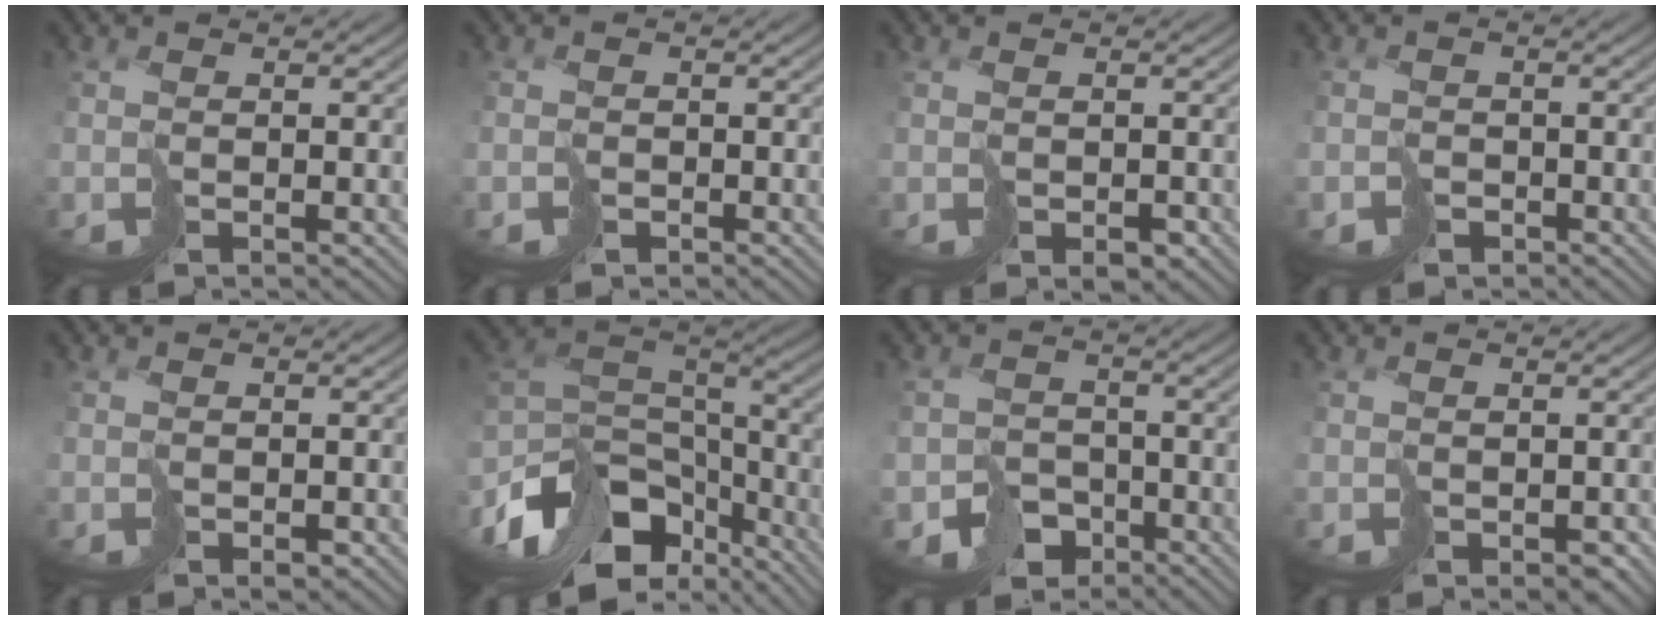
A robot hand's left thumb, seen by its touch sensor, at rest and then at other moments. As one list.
[{"total": 1.2, "force": [-0.7, 0.9, -0.3], "torque": [0.018, 0.001, -0.014]}, {"total": 2.0, "force": [-0.7, 1.5, 1.1], "torque": [-0.011, -0.004, -0.005]}, {"total": 2.1, "force": [-1.4, 1.6, -0.2], "torque": [0.021, -0.003, -0.028]}, {"total": 1.3, "force": [-0.3, 0.9, 0.8], "torque": [-0.011, -0.002, -0.002]}, {"total": 14.1, "force": [-7.8, 8.2, 8.4], "torque": [-0.193, -0.024, -0.117]}, {"total": 5.5, "force": [-3.9, 3.6, 1.1], "torque": [-0.010, -0.018, -0.060]}, {"total": 1.6, "force": [-0.3, 1.3, 0.8], "torque": [-0.008, -0.003, -0.003]}]